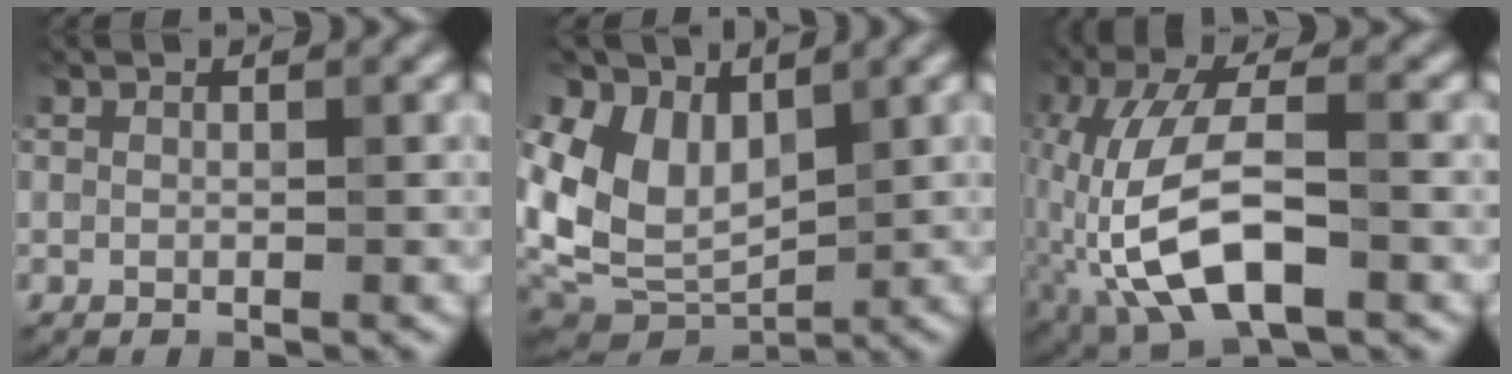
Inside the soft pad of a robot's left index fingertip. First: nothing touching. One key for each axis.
{"total": 6.4, "fx": 1.8, "fy": 4.9, "fz": 3.8, "tx": -0.080, "ty": -0.017, "tz": 0.033}
{"total": 10.6, "fx": -4.1, "fy": 4.4, "fz": 8.8, "tx": -0.185, "ty": 0.007, "tz": -0.082}